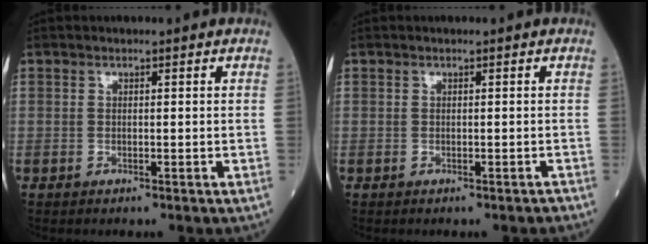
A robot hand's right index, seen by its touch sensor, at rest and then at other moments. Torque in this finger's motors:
{"motor_torque": [0.00, 0.00, 0.00, 0.01]}